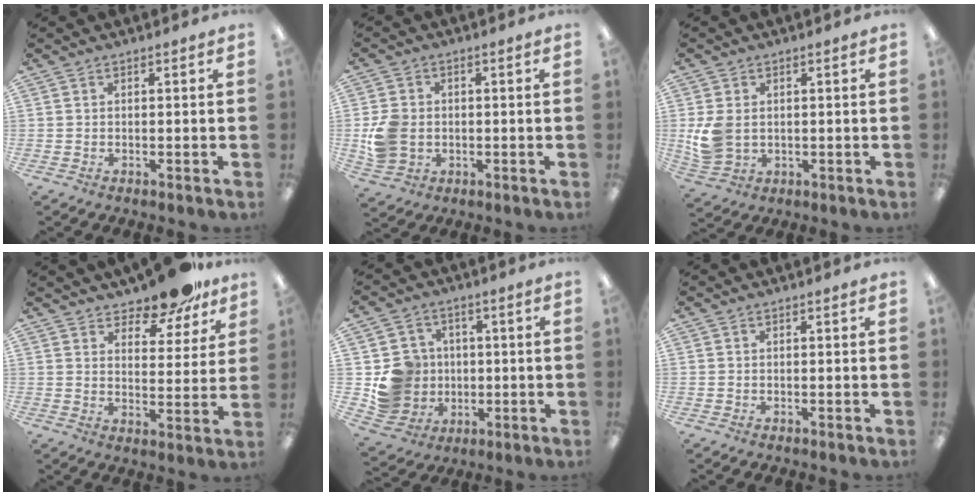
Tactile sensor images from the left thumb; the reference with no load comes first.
{"total": 8.4, "force": [-0.7, 7.1, 4.4], "torque": [-0.090, 0.017, -0.006]}
{"total": 7.1, "force": [0.6, 5.6, 4.4], "torque": [-0.091, 0.006, 0.014]}
{"total": 10.6, "force": [9.7, 2.9, 3.2], "torque": [-0.042, -0.075, 0.177]}
{"total": 10.5, "force": [-0.3, 10.2, 2.3], "torque": [-0.056, 0.013, 0.011]}
{"total": 0.0}